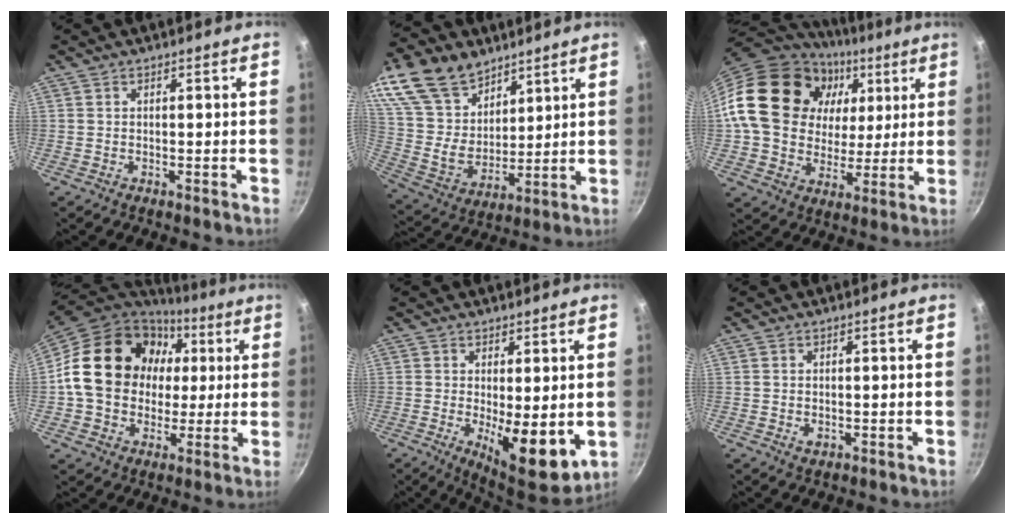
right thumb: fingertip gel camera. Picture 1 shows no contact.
{"total": 21.0, "force": [13.0, 13.2, 9.9], "torque": [-0.172, -0.048, 0.254]}
{"total": 24.6, "force": [7.5, 19.0, 13.6], "torque": [-0.218, 0.007, 0.131]}
{"total": 23.0, "force": [4.1, 18.7, 12.7], "torque": [-0.199, 0.020, 0.072]}
{"total": 10.3, "force": [-0.9, 3.8, 9.5], "torque": [-0.115, -0.019, 0.000]}
{"total": 1.4, "force": [-0.2, 1.0, 1.0], "torque": [-0.014, -0.002, -0.001]}